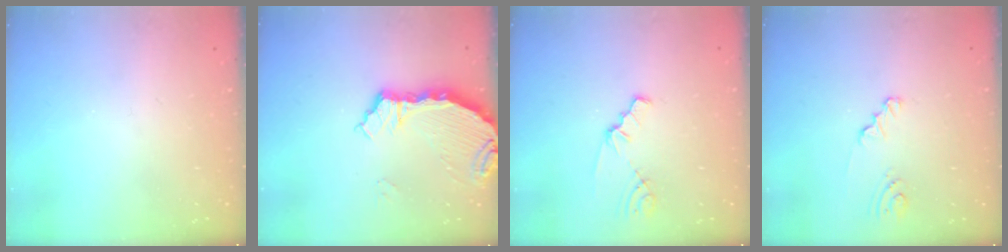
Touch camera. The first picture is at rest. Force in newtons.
{"total": 7.4, "press": 5.3, "slide": 5.2}
{"total": 1.5, "press": 1.5, "slide": 0.3}
{"total": 2.1, "press": 2.1, "slide": 0.2}